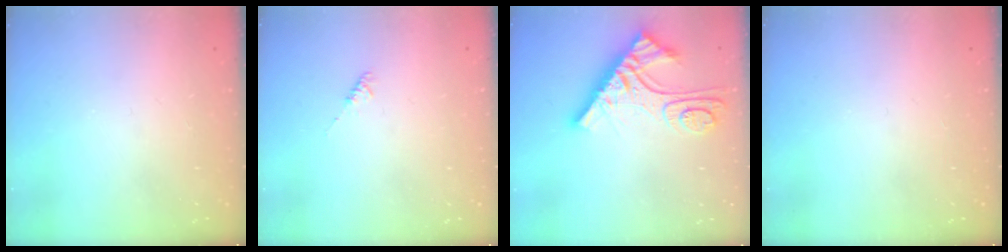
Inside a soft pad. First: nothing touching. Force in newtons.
{"total": 2.0, "press": 1.9, "slide": 0.4}
{"total": 11.5, "press": 11.4, "slide": 1.0}
{"total": 0.0}